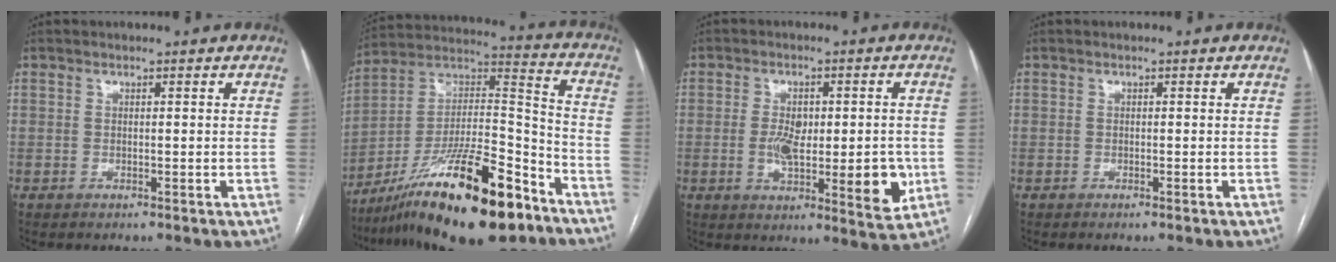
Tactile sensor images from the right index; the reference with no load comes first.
{"total": 24.3, "force": [-15.8, 5.1, 17.8], "torque": [-0.285, 0.007, -0.262]}
{"total": 12.0, "force": [-1.4, 4.4, 11.1], "torque": [-0.163, -0.005, -0.012]}
{"total": 0.0}